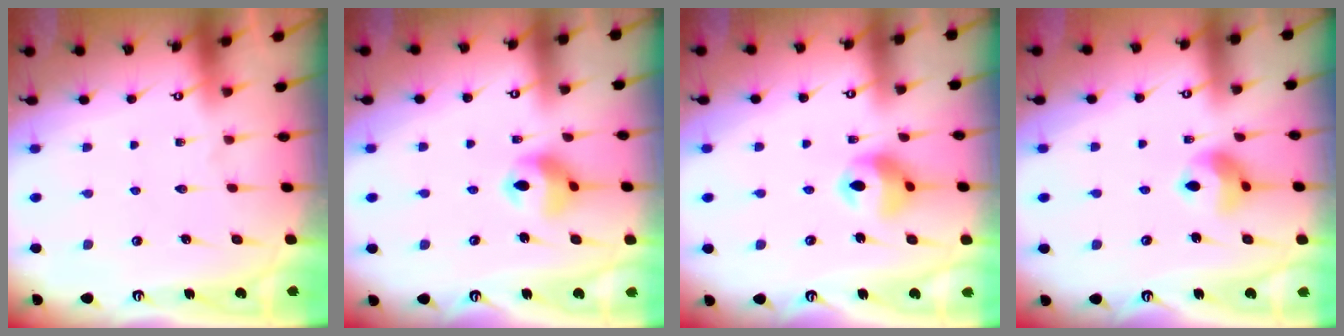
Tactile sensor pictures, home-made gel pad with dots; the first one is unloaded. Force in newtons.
{"total": 10.7, "press": 10.5, "slide": 2.1}
{"total": 11.4, "press": 11.3, "slide": 1.8}
{"total": 8.9, "press": 8.8, "slide": 1.1}